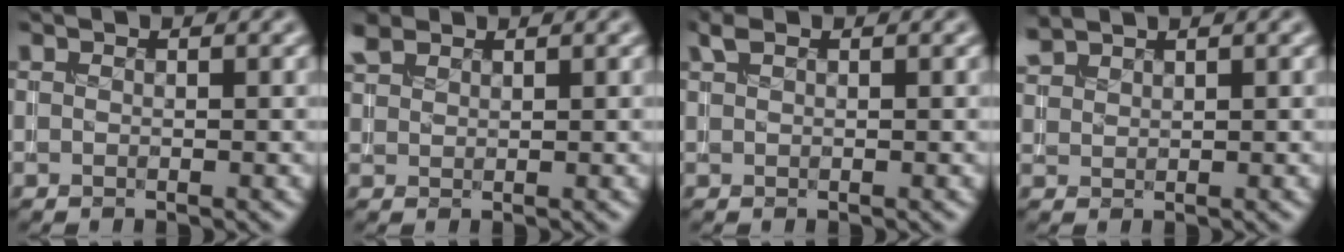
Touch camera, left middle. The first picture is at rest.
{"total": 2.0, "force": [1.7, 0.8, 0.6], "torque": [-0.018, 0.009, 0.040]}
{"total": 1.2, "force": [0.8, 0.5, 0.8], "torque": [-0.019, 0.006, 0.017]}
{"total": 1.6, "force": [1.6, 0.2, 0.3], "torque": [-0.008, 0.006, 0.039]}